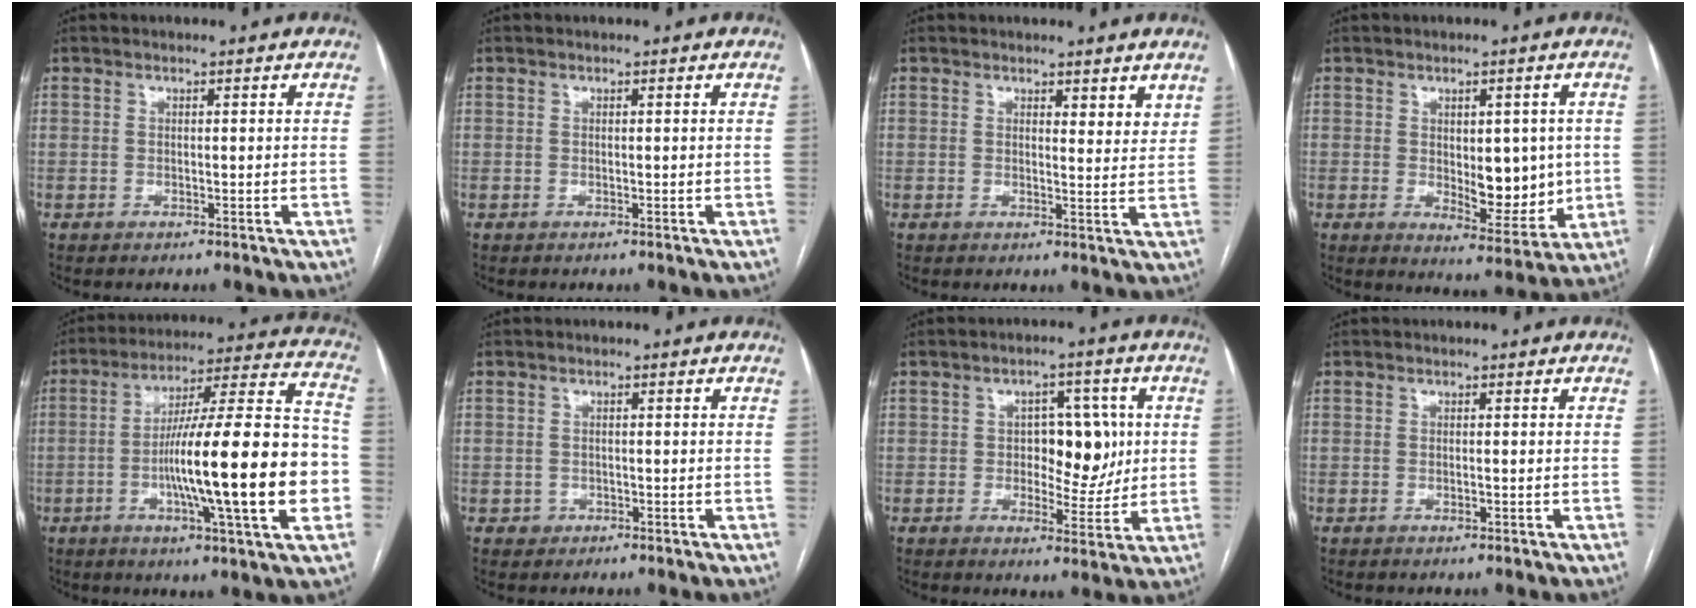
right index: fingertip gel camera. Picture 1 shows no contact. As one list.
[{"total": 0.0}, {"total": 3.4, "force": [2.7, 1.1, 1.8], "torque": [-0.021, -0.014, 0.034]}, {"total": 8.7, "force": [0.0, 4.0, 7.8], "torque": [-0.101, -0.005, 0.015]}, {"total": 23.6, "force": [-4.7, 1.4, 23.1], "torque": [-0.325, 0.009, -0.078]}, {"total": 1.4, "force": [-0.5, 1.4, 0.0], "torque": [-0.001, 0.004, -0.005]}, {"total": 8.3, "force": [0.8, 4.7, 6.8], "torque": [-0.084, 0.014, 0.019]}, {"total": 0.6, "force": [-0.2, 0.2, 0.6], "torque": [-0.011, -0.001, -0.002]}]